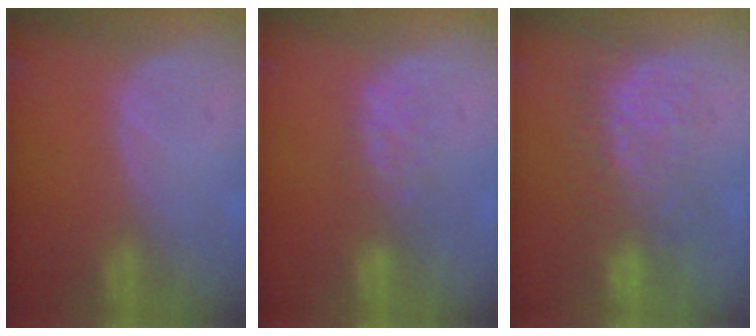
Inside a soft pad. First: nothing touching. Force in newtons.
{"total": 3.2, "press": 3.2, "slide": 0.5}
{"total": 8.9, "press": 8.7, "slide": 2.0}